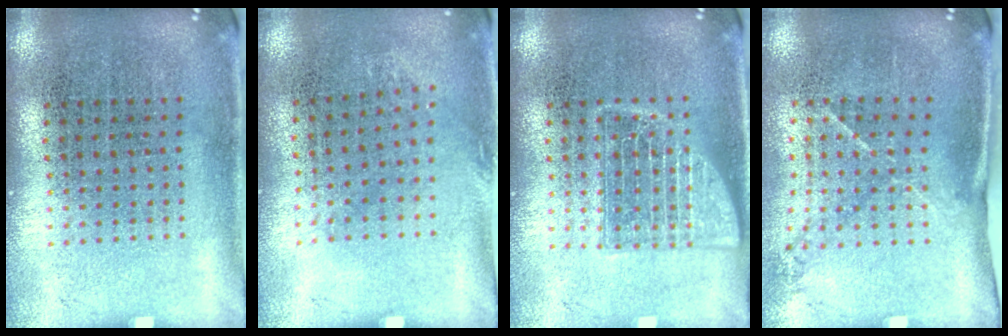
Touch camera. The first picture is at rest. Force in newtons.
{"total": 0.9, "press": 0.7, "slide": 0.6}
{"total": 2.5, "press": 2.5, "slide": 0.3}
{"total": 1.6, "press": 1.0, "slide": 1.3}